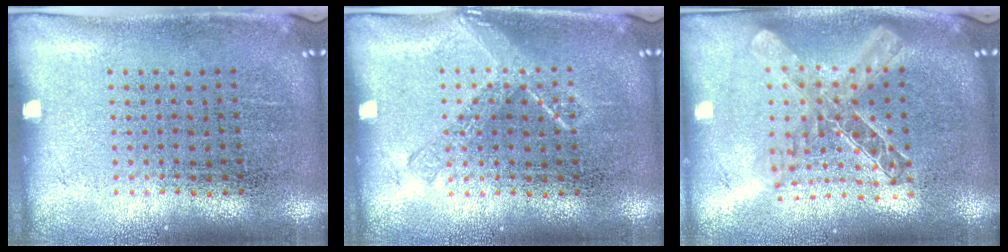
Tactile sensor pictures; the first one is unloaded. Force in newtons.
{"total": 1.9, "press": 1.9, "slide": 0.3}
{"total": 2.0, "press": 1.7, "slide": 1.1}